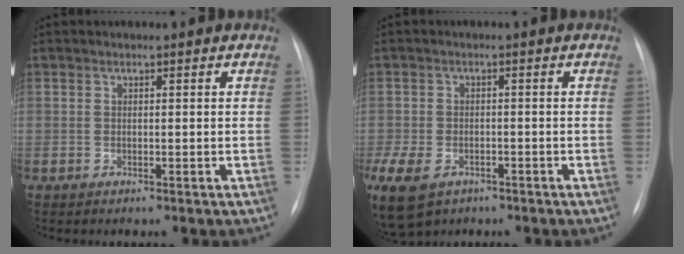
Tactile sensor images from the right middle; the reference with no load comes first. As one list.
[{"total": 15.9, "force": [-8.2, 10.9, 8.2], "torque": [-0.247, -0.025, -0.120]}]